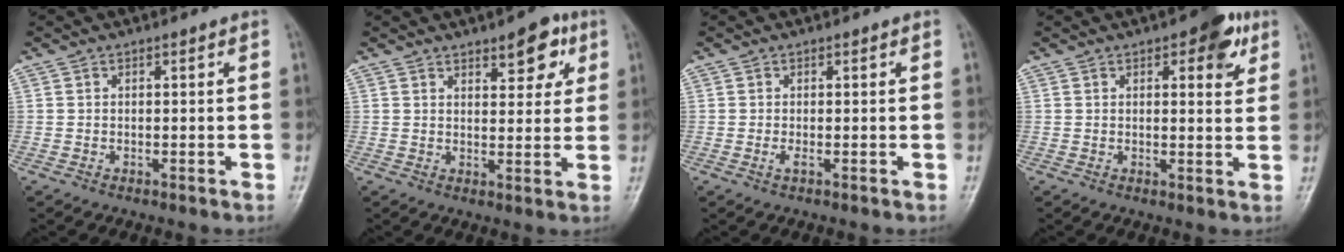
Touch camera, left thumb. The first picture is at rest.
{"total": 7.4, "force": [4.0, 3.5, 5.2], "torque": [-0.036, -0.016, 0.048]}
{"total": 1.2, "force": [-0.1, 0.4, 1.1], "torque": [-0.020, -0.001, -0.002]}
{"total": 7.3, "force": [3.5, 3.1, 5.6], "torque": [-0.046, -0.010, 0.037]}